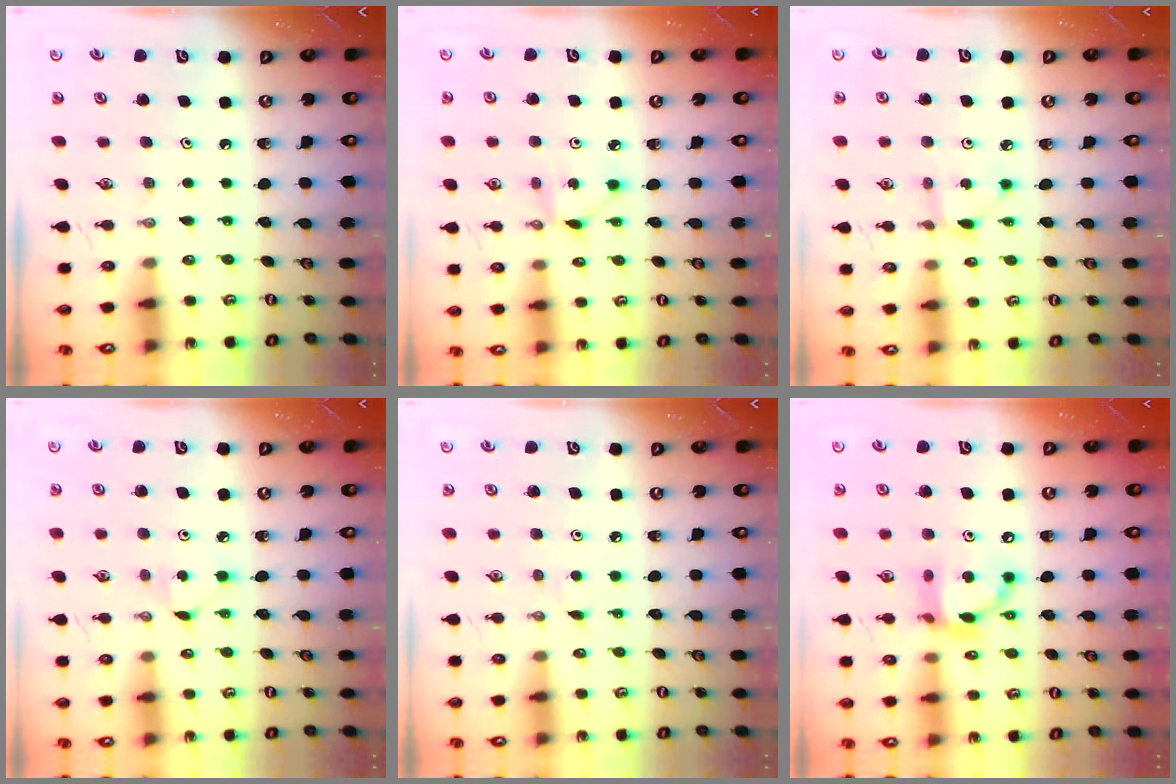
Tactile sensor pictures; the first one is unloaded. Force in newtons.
{"total": 2.2, "press": 2.2, "slide": 0.1}
{"total": 2.1, "press": 2.1, "slide": 0.3}
{"total": 3.2, "press": 3.2, "slide": 0.5}
{"total": 2.1, "press": 2.1, "slide": 0.3}
{"total": 12.6, "press": 12.6, "slide": 1.1}